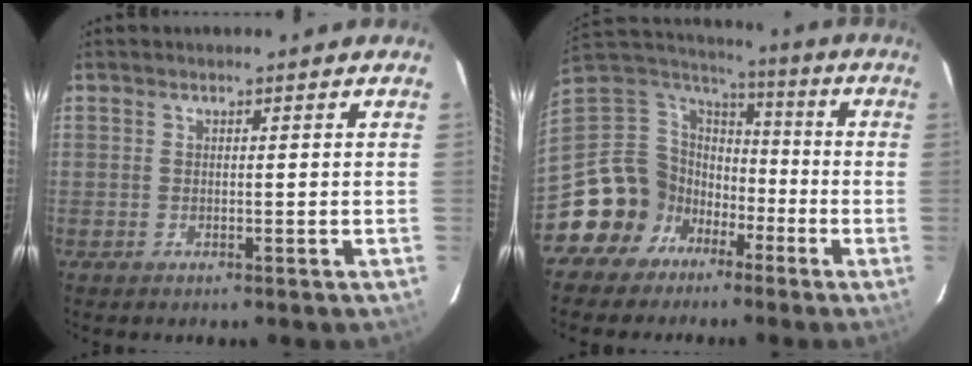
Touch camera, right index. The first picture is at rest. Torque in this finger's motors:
{"motor_torque": [0.93, -0.68, 0.03, -0.21]}